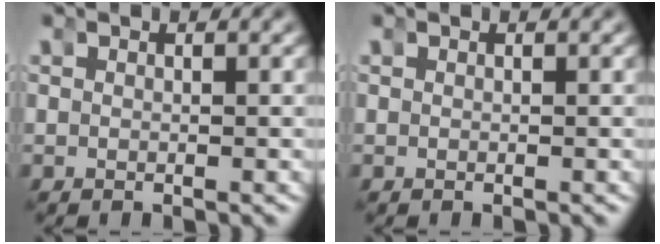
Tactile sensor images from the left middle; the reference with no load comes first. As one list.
[{"total": 0.0}]